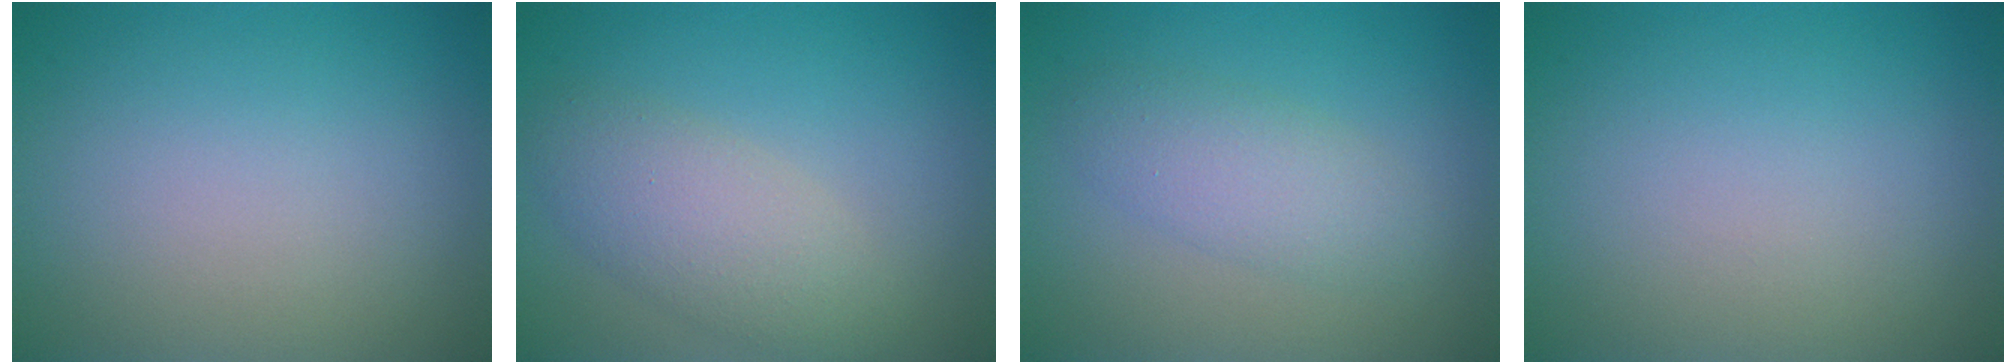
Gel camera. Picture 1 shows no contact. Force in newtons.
{"total": 3.9, "press": 3.9, "slide": 0.2}
{"total": 3.0, "press": 3.0, "slide": 0.1}
{"total": 0.0}